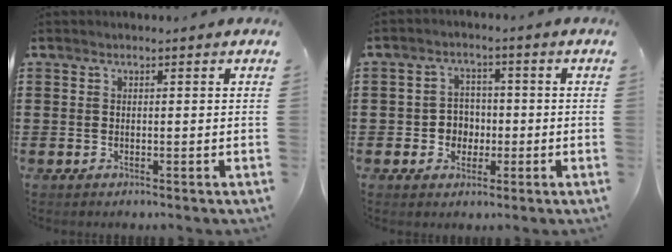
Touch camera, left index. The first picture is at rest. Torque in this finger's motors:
{"motor_torque": [0.32, 0.37, 0.08, 0.01]}